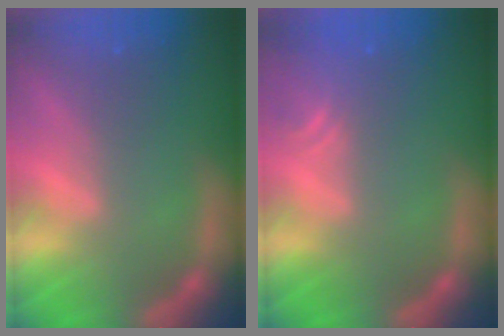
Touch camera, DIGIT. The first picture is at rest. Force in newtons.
{"total": 2.4}